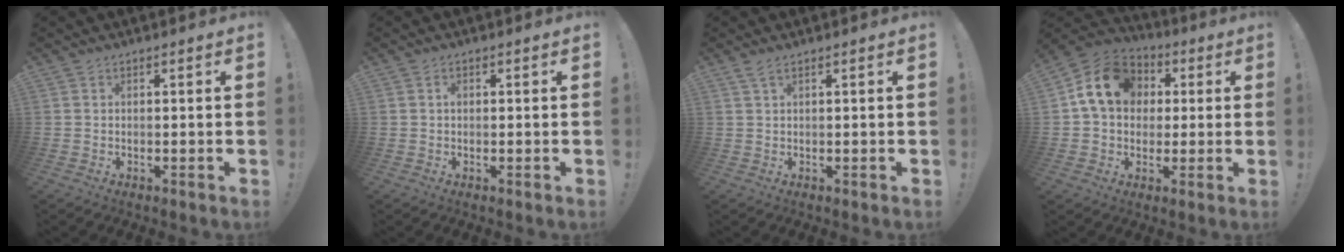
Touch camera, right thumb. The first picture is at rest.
{"total": 0.8, "force": [-0.1, 0.7, 0.4], "torque": [-0.009, 0.006, -0.002]}
{"total": 2.0, "force": [1.3, 0.5, 1.5], "torque": [-0.033, 0.001, 0.025]}
{"total": 14.3, "force": [3.5, 11.6, 7.6], "torque": [-0.110, 0.003, 0.073]}